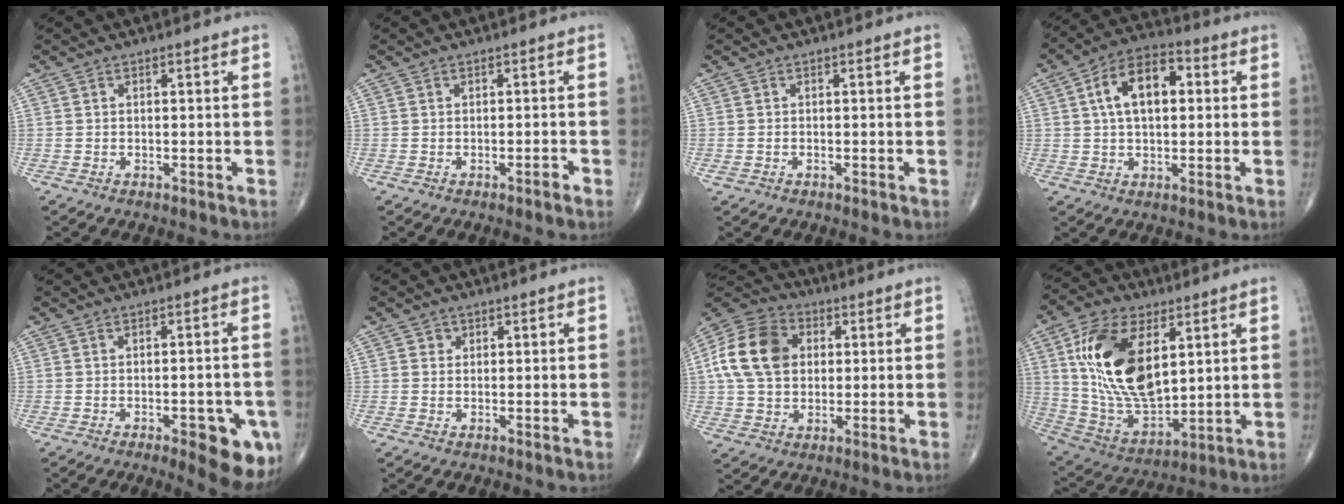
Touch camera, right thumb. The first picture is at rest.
{"total": 1.1, "force": [-0.7, 0.2, 0.8], "torque": [-0.013, 0.000, -0.011]}
{"total": 0.7, "force": [-0.2, 0.5, 0.4], "torque": [-0.014, 0.001, -0.001]}
{"total": 11.9, "force": [2.3, 6.8, 9.5], "torque": [-0.153, 0.021, 0.032]}
{"total": 10.6, "force": [-4.6, 3.8, 8.7], "torque": [-0.084, 0.009, -0.050]}
{"total": 1.2, "force": [0.4, 1.1, 0.2], "torque": [0.006, 0.000, 0.003]}
{"total": 15.3, "force": [2.5, 11.5, 9.8], "torque": [-0.170, 0.017, 0.038]}
{"total": 21.7, "force": [6.0, 11.6, 17.4], "torque": [-0.313, -0.025, 0.118]}